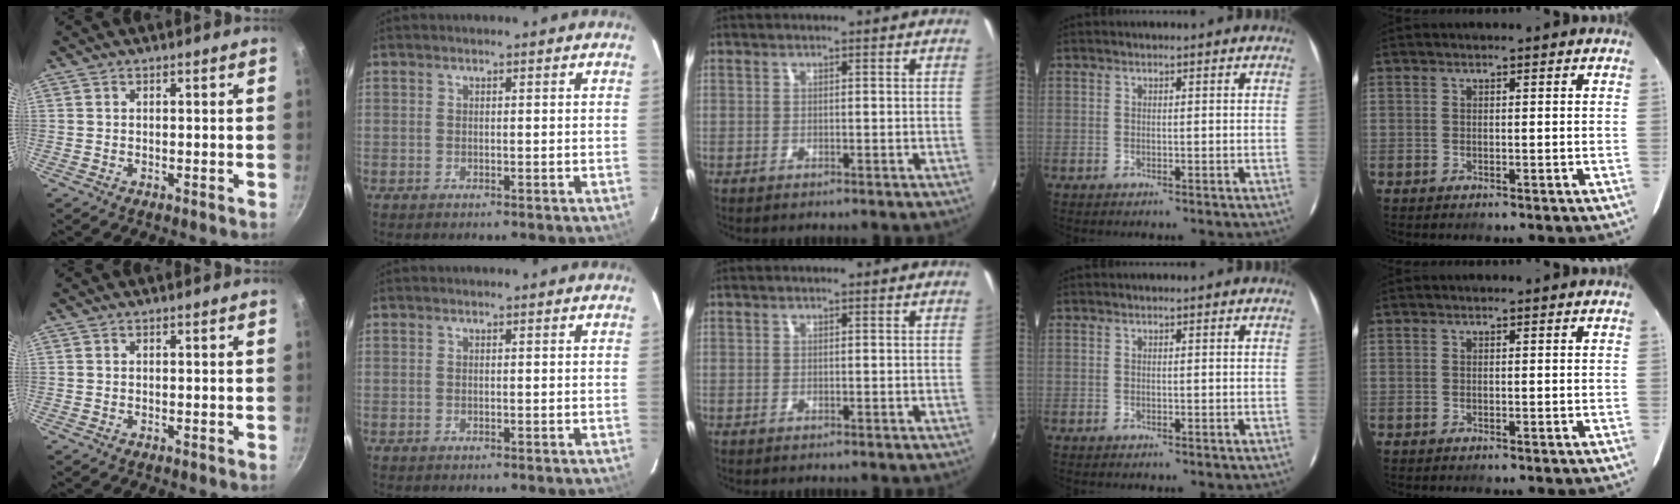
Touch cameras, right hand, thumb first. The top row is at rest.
{}